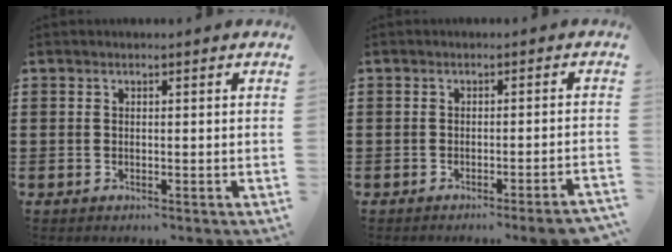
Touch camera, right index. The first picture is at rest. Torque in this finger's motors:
{"motor_torque": [0.13, -0.09, 0.27, 0.05]}